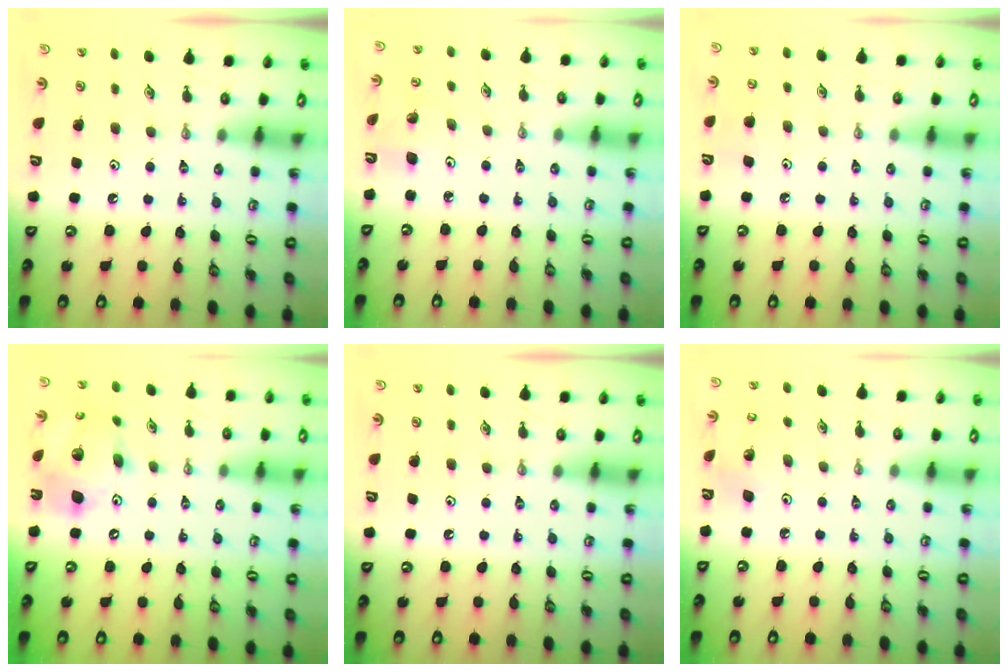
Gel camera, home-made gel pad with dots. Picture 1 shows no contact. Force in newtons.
{"total": 3.3, "press": 3.0, "slide": 1.4}
{"total": 4.9, "press": 4.5, "slide": 1.9}
{"total": 16.3, "press": 16.1, "slide": 2.5}
{"total": 0.0}
{"total": 4.1, "press": 3.9, "slide": 1.2}